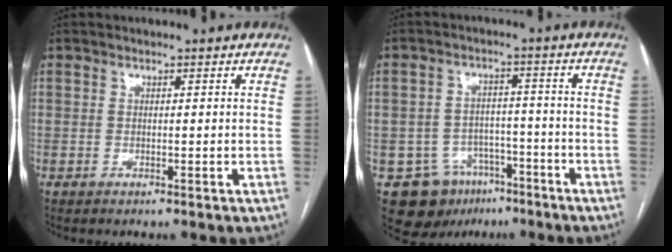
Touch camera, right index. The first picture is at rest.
{"total": 10.4, "force": [-6.1, 7.9, 3.1], "torque": [-0.052, 0.021, -0.085]}